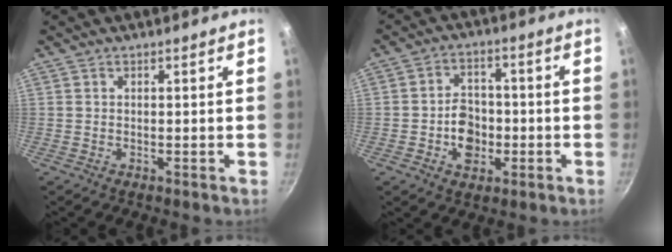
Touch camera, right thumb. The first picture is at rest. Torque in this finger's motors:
{"motor_torque": [0.87, 0.65, 0.99, -0.27, 0.04]}